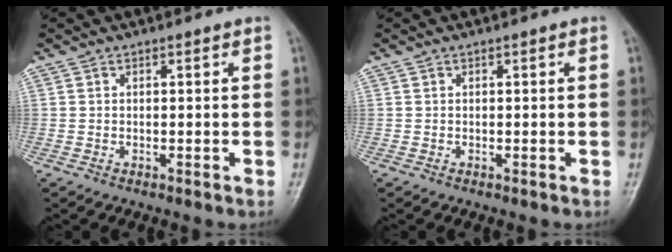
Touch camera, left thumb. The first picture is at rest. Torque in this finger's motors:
{"motor_torque": [-0.03, 0.03, -0.05, -0.05, 0.00]}